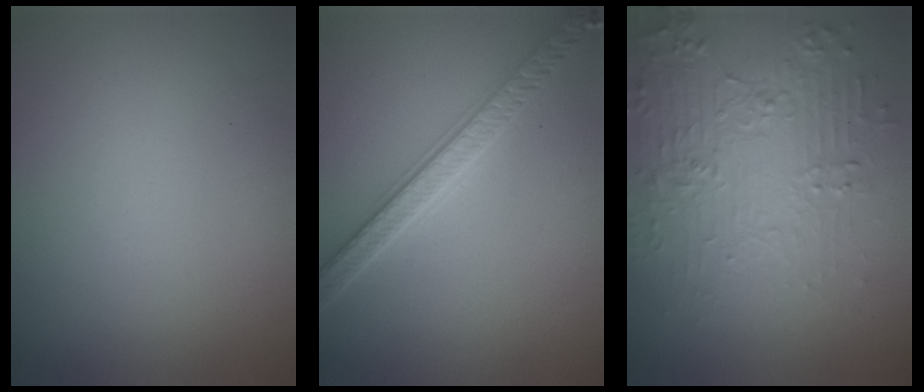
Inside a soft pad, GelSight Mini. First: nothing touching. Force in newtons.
{"total": 3.6, "press": 3.6, "slide": 0.8}
{"total": 4.4, "press": 4.3, "slide": 0.7}